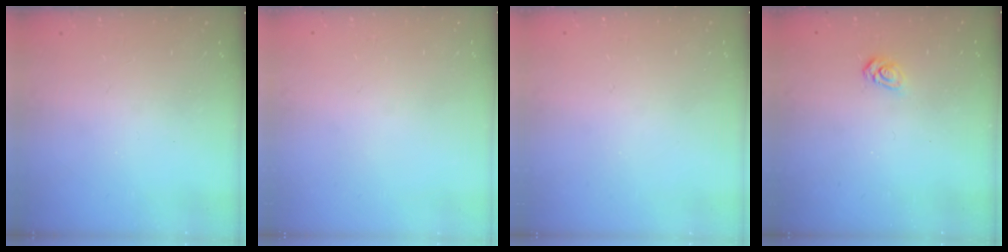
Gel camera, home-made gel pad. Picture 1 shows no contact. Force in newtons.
{"total": 0.0}
{"total": 0.0}
{"total": 4.1, "press": 4.1, "slide": 0.4}